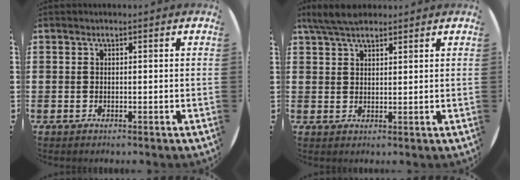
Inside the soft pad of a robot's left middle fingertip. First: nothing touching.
{"total": 4.6, "force": [3.9, 1.3, 2.1], "torque": [-0.048, -0.001, 0.071]}